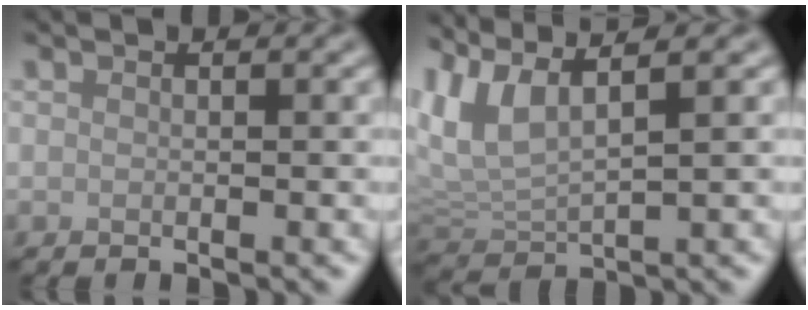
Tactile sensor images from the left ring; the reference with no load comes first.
{"total": 4.8, "force": [2.9, 1.2, 3.7], "torque": [-0.092, 0.010, 0.062]}